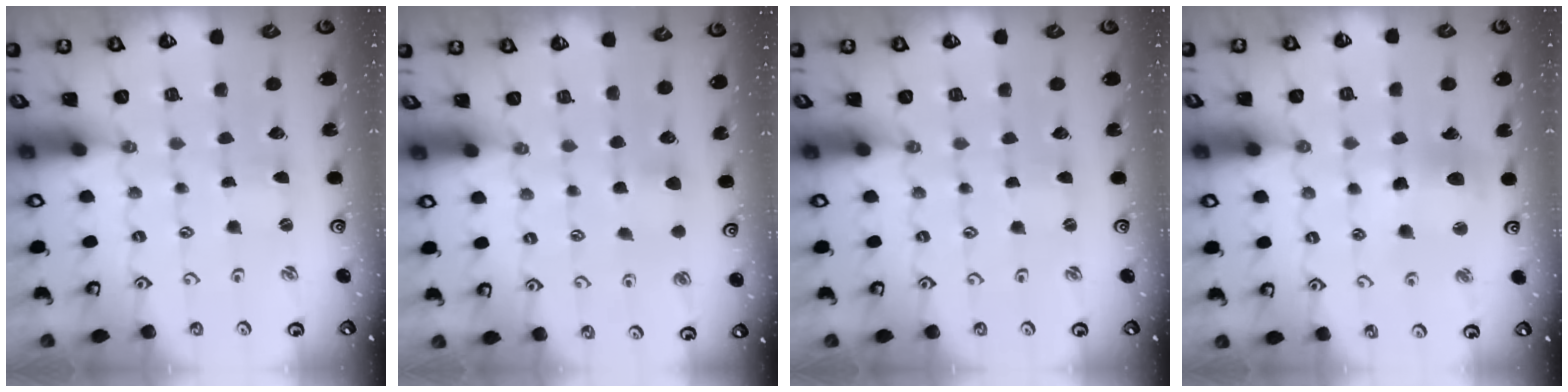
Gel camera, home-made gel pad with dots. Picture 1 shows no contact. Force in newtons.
{"total": 5.0, "press": 4.9, "slide": 0.9}
{"total": 1.2, "press": 1.2, "slide": 0.2}
{"total": 11.8, "press": 11.5, "slide": 2.5}